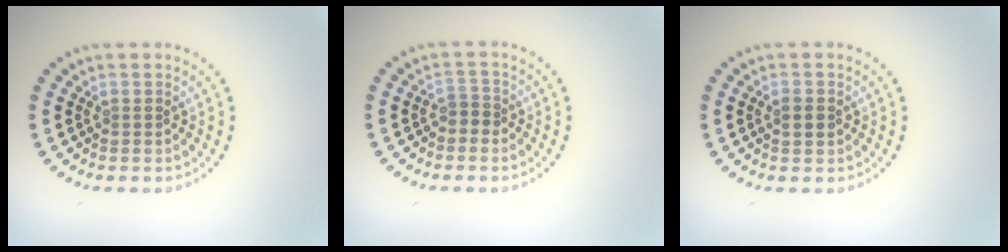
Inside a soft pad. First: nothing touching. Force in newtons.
{"total": 1.3, "press": 1.0, "slide": 0.8}
{"total": 1.7, "press": 1.7, "slide": 0.1}